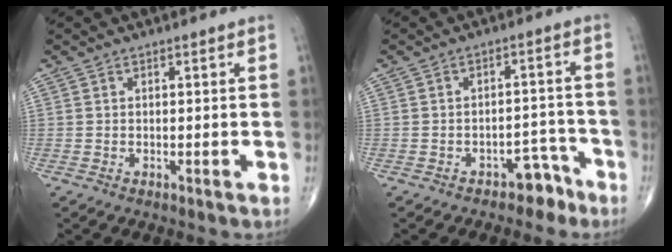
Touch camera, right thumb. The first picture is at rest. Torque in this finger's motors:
{"motor_torque": [4.01, 1.00, 0.14, -0.47, -0.01]}